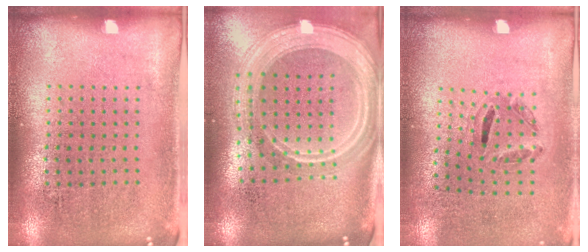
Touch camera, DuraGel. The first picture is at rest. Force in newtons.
{"total": 2.9, "press": 2.4, "slide": 1.6}
{"total": 1.2, "press": 0.6, "slide": 1.0}